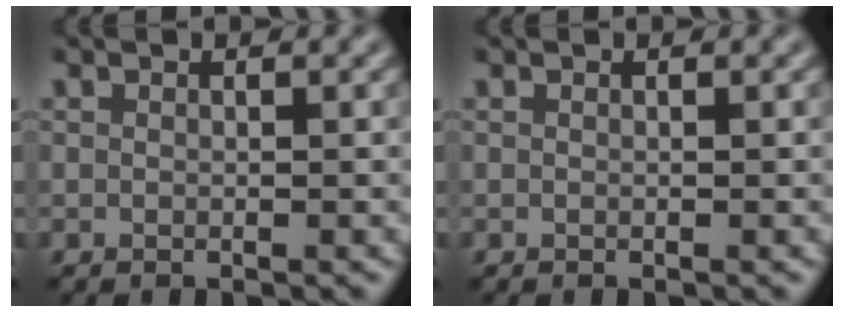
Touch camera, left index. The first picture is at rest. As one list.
[{"total": 0.0}]